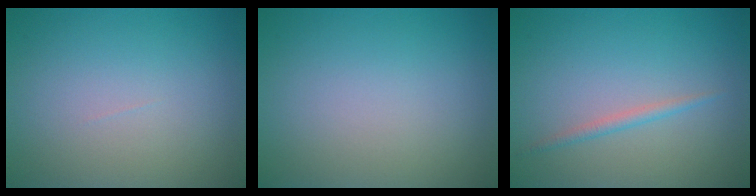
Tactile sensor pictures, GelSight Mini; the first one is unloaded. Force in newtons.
{"total": 0.0}
{"total": 1.1, "press": 1.1, "slide": 0.1}